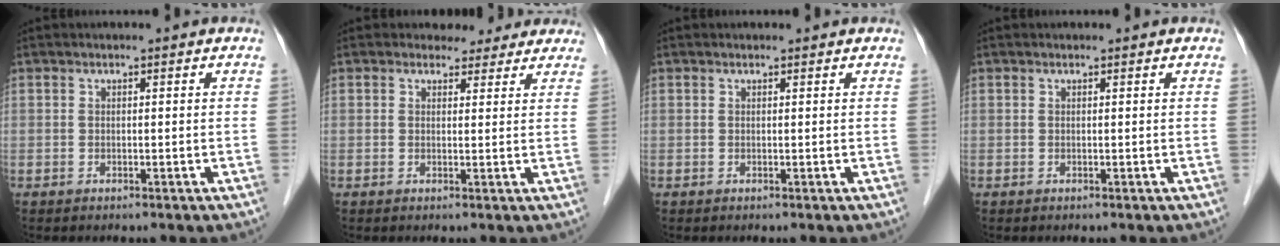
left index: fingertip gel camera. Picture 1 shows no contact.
{"total": 4.4, "force": [3.8, 2.2, 0.2], "torque": [0.007, 0.004, 0.035]}
{"total": 0.5, "force": [0.5, 0.1, 0.1], "torque": [-0.006, 0.003, 0.007]}
{"total": 0.0}